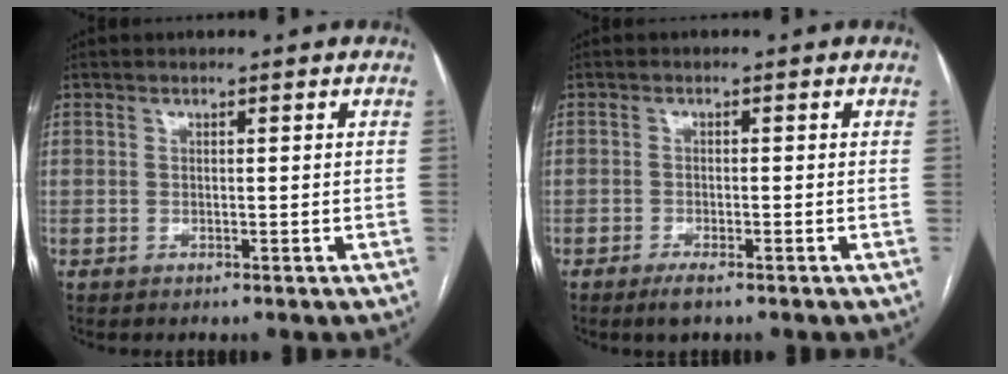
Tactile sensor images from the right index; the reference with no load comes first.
{"total": 2.3, "force": [-1.6, 0.4, 1.6], "torque": [-0.032, -0.004, -0.029]}